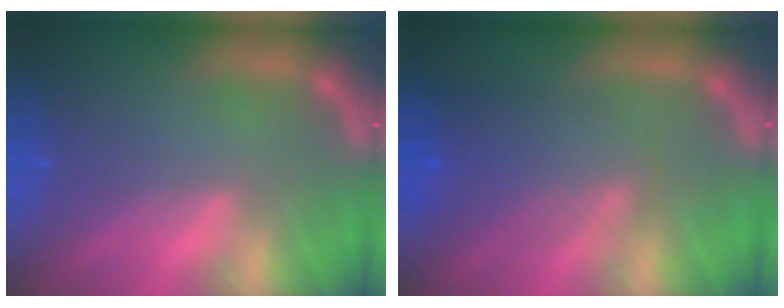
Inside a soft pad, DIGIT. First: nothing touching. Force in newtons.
{"total": 5.6}